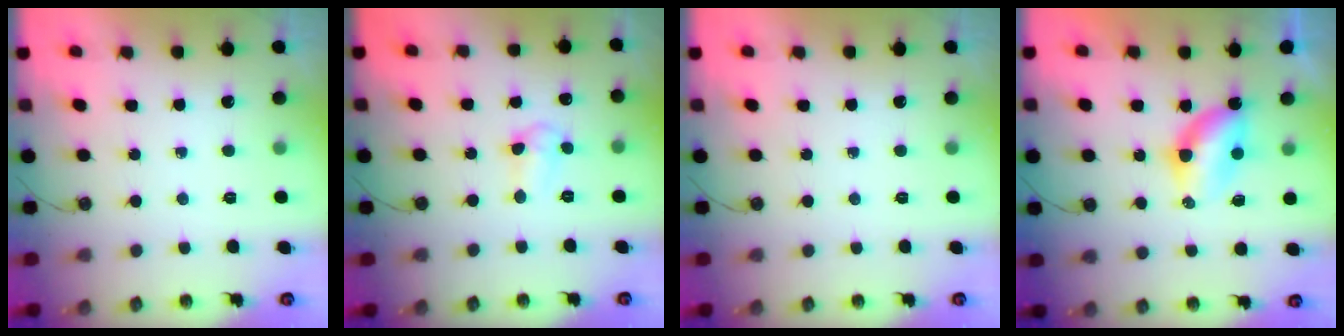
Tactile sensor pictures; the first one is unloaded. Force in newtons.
{"total": 5.3, "press": 5.2, "slide": 0.6}
{"total": 0.0}
{"total": 8.8, "press": 7.7, "slide": 4.2}